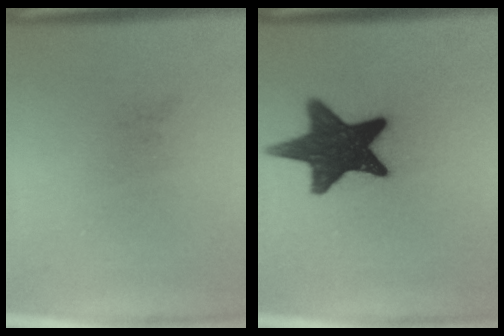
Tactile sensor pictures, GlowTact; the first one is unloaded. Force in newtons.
{"total": 15.9}